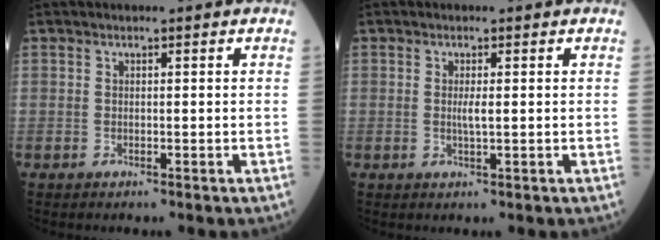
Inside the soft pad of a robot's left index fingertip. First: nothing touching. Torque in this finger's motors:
{"motor_torque": [0.34, 0.10, 0.03, 0.03]}